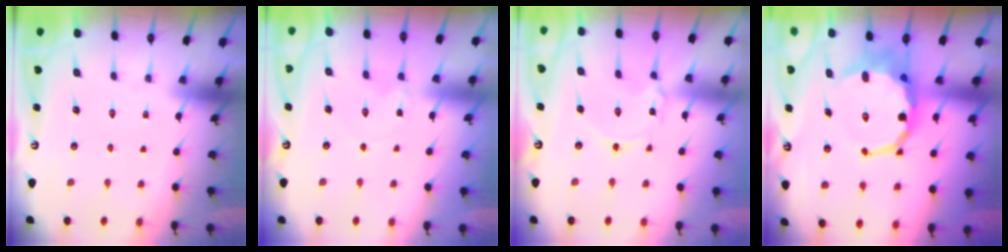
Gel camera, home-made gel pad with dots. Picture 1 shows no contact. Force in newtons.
{"total": 1.0, "press": 1.0, "slide": 0.3}
{"total": 1.9, "press": 1.9, "slide": 0.2}
{"total": 10.3, "press": 10.0, "slide": 2.2}